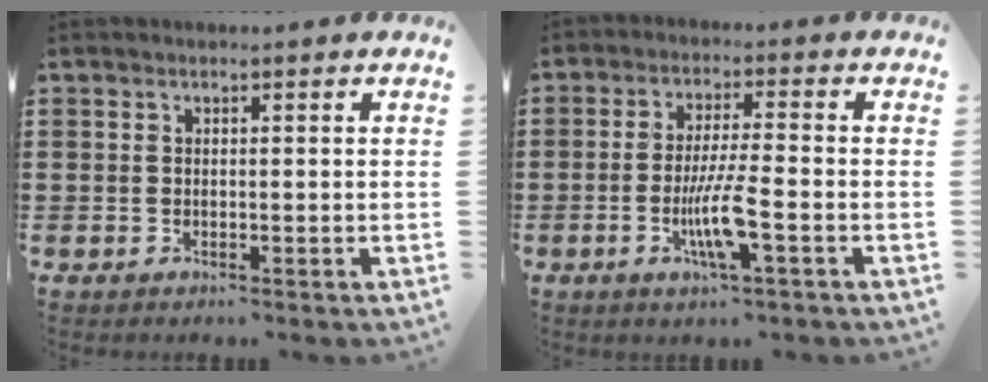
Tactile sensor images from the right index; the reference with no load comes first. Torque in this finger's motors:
{"motor_torque": [2.11, -0.03, 0.47, 0.07]}